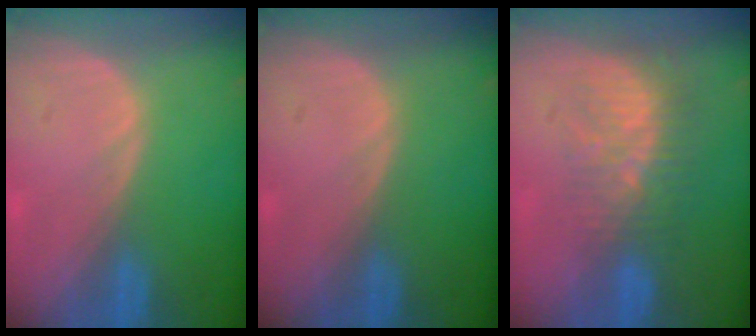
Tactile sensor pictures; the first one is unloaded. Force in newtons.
{"total": 0.0}
{"total": 8.8, "press": 7.5, "slide": 4.7}